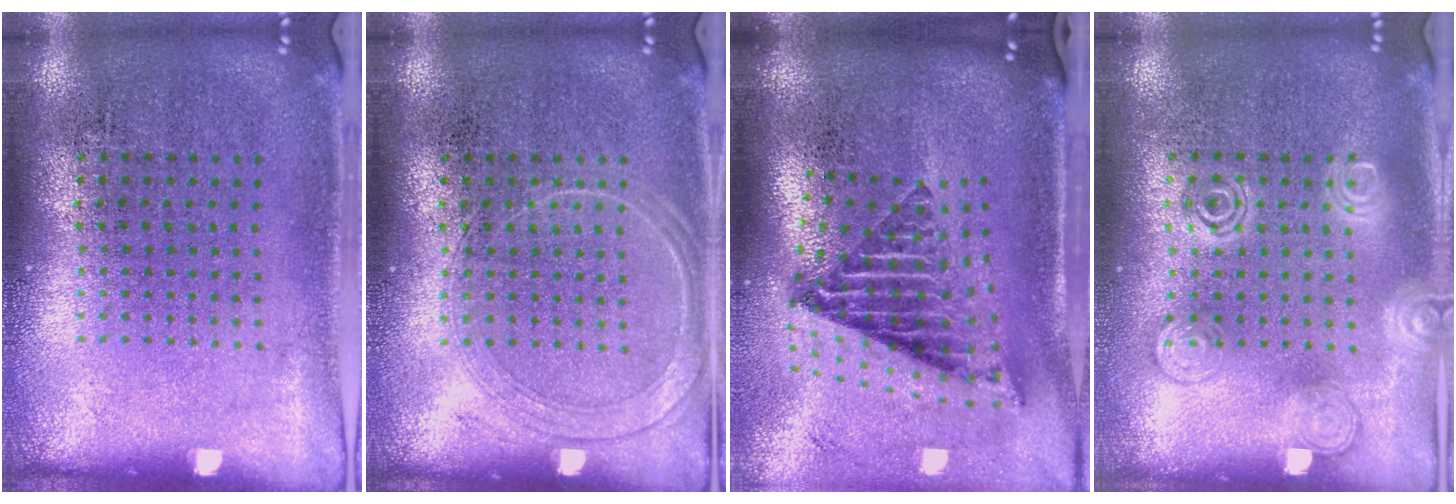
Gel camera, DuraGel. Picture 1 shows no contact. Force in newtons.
{"total": 1.6, "press": 1.6, "slide": 0.2}
{"total": 2.8, "press": 1.7, "slide": 2.2}
{"total": 2.6, "press": 2.5, "slide": 0.3}